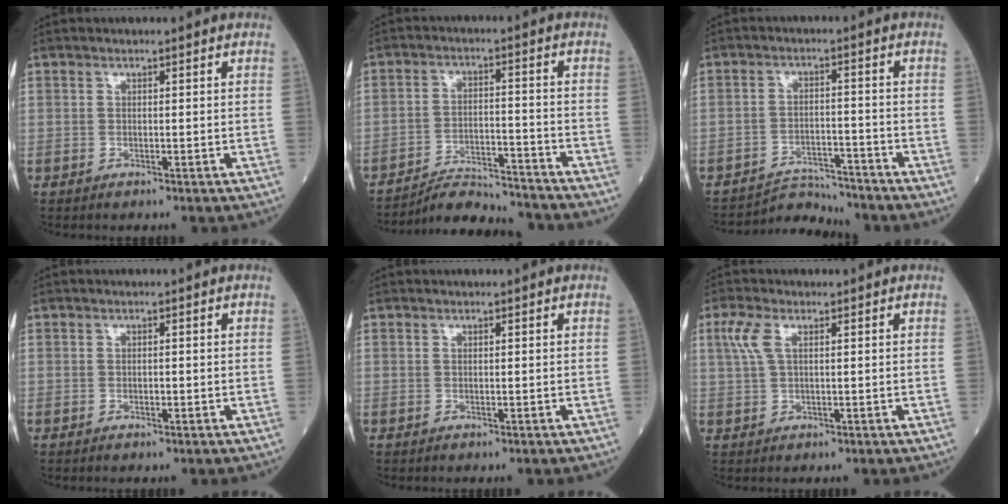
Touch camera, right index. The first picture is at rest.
{"total": 9.9, "force": [-9.8, 0.4, 1.2], "torque": [-0.019, 0.005, -0.163]}
{"total": 5.9, "force": [-5.8, 0.2, -1.3], "torque": [0.018, 0.008, -0.097]}
{"total": 0.5, "force": [-0.1, 0.3, 0.4], "torque": [-0.011, 0.000, 0.001]}
{"total": 0.0}
{"total": 3.6, "force": [1.4, 1.4, 3.0], "torque": [-0.086, 0.018, 0.032]}